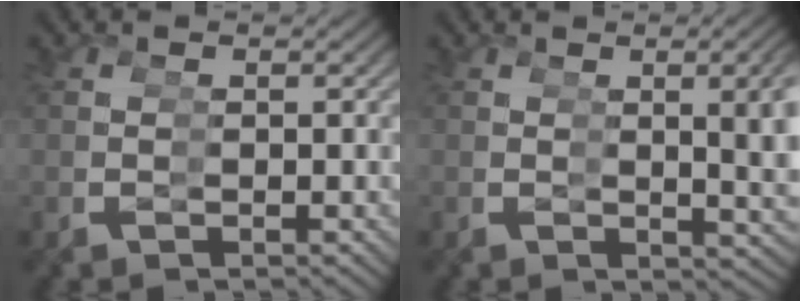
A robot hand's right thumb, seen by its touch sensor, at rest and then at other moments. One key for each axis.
{"total": 4.8, "fx": 0.6, "fy": 1.3, "fz": 4.6, "tx": -0.050, "ty": 0.006, "tz": 0.012}